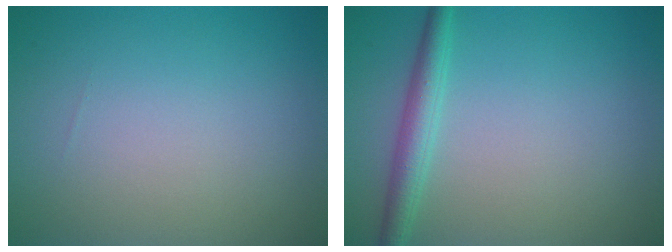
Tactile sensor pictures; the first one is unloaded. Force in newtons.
{"total": 2.6, "press": 2.6, "slide": 0.0}